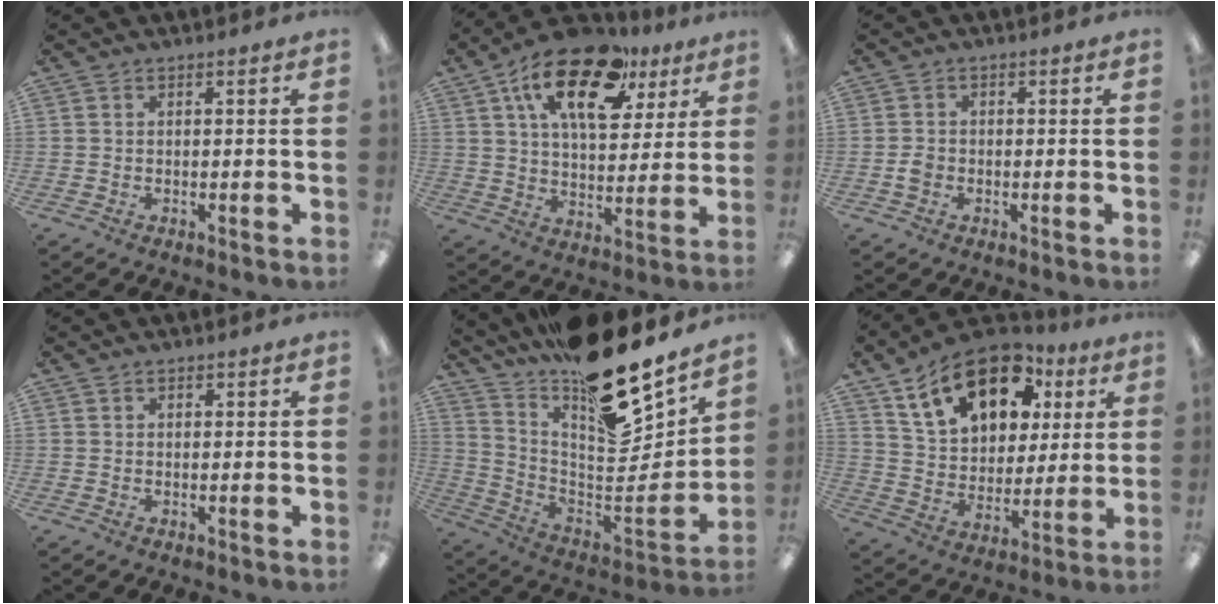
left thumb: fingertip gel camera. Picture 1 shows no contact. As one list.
[{"total": 19.8, "force": [11.0, 9.5, 13.4], "torque": [-0.224, -0.039, 0.186]}, {"total": 2.3, "force": [-0.7, 1.9, 1.1], "torque": [-0.021, 0.005, -0.015]}, {"total": 0.8, "force": [0.6, 0.6, 0.0], "torque": [-0.001, 0.002, 0.010]}, {"total": 22.2, "force": [17.4, 6.1, 12.4], "torque": [-0.174, -0.144, 0.287]}, {"total": 19.2, "force": [10.5, 12.0, 10.7], "torque": [-0.181, -0.032, 0.191]}]